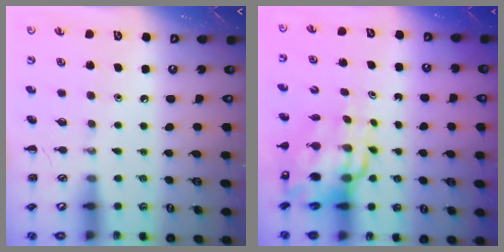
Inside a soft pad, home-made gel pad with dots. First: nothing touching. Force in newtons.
{"total": 11.7, "press": 11.2, "slide": 3.2}